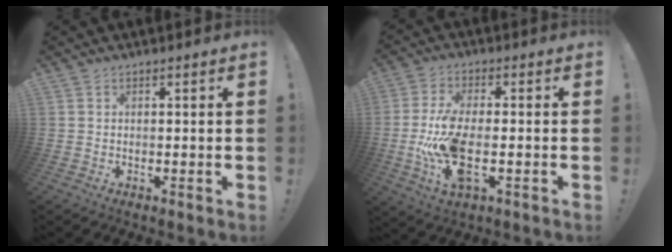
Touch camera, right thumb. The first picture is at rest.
{"total": 14.3, "force": [-2.9, 6.1, 12.6], "torque": [-0.253, -0.006, -0.048]}